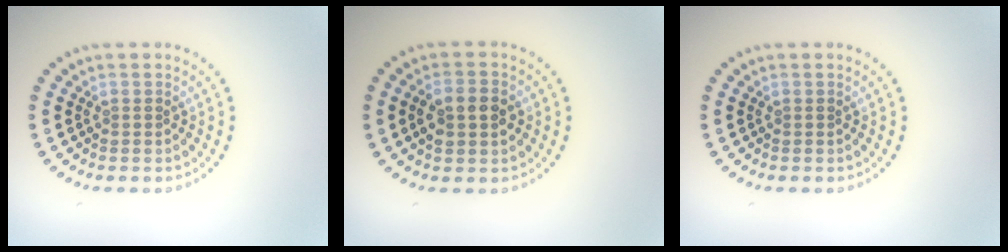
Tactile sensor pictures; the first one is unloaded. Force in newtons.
{"total": 3.5, "press": 3.5, "slide": 0.3}
{"total": 0.0}